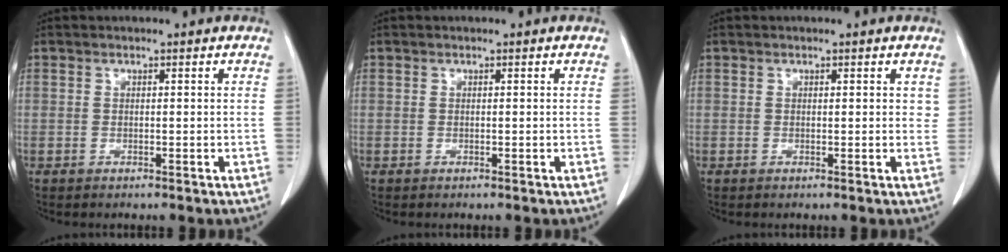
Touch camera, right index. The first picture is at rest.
{"total": 0.0}
{"total": 1.2, "force": [0.5, 0.6, 0.8], "torque": [-0.003, -0.001, 0.004]}